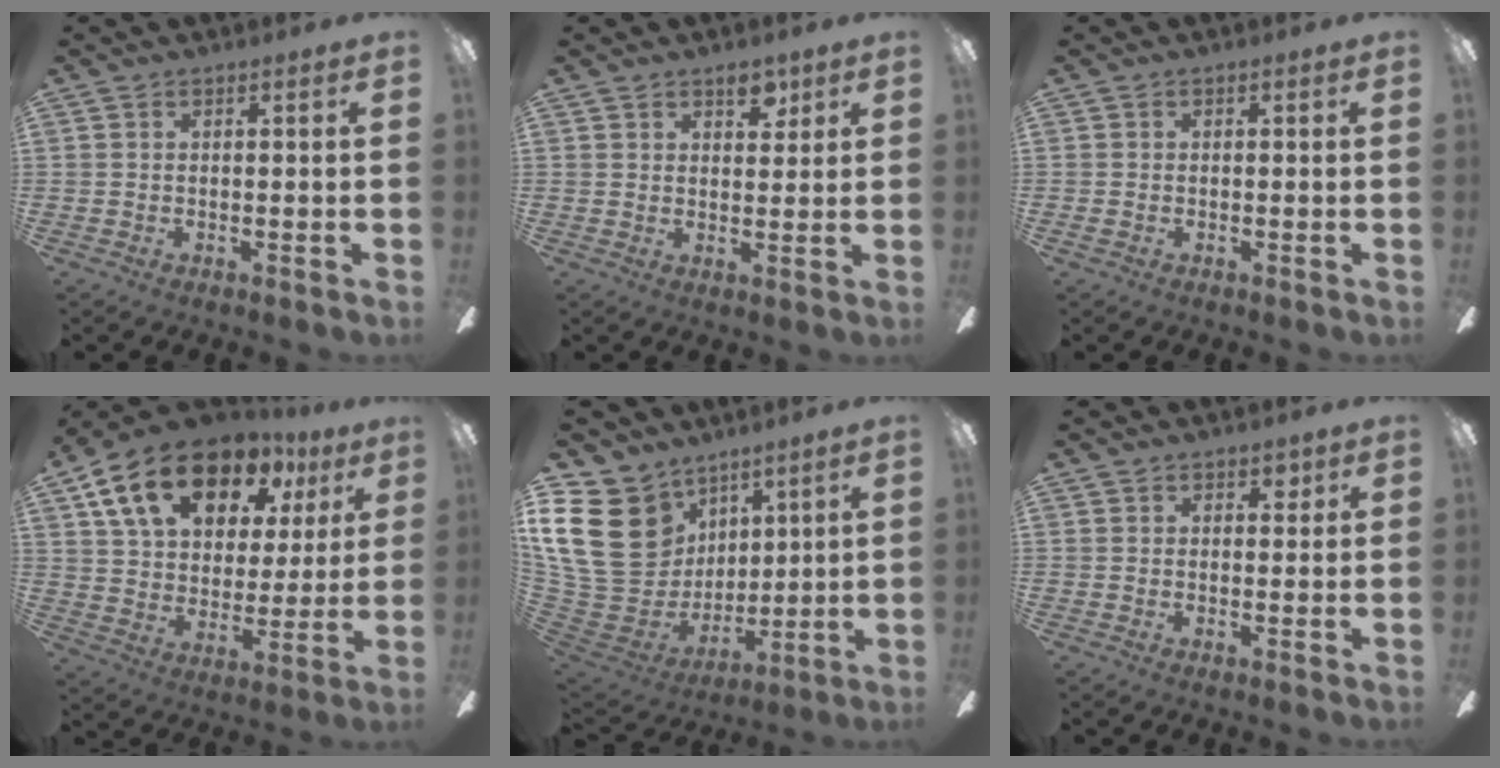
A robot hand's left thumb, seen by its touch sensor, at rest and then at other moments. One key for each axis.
{"total": 4.6, "fx": 3.3, "fy": 2.5, "fz": 1.9, "tx": -0.003, "ty": -0.015, "tz": 0.053}
{"total": 0.7, "fx": -0.3, "fy": 0.6, "fz": 0.1, "tx": -0.001, "ty": 0.003, "tz": -0.008}
{"total": 19.8, "fx": 12.0, "fy": 11.6, "fz": 10.6, "tx": -0.195, "ty": -0.046, "tz": 0.215}
{"total": 22.2, "fx": 8.0, "fy": 17.5, "fz": 11.1, "tx": -0.253, "ty": -0.041, "tz": 0.162}
{"total": 2.2, "fx": 1.4, "fy": 1.5, "fz": 0.7, "tx": 0.000, "ty": -0.002, "tz": 0.022}